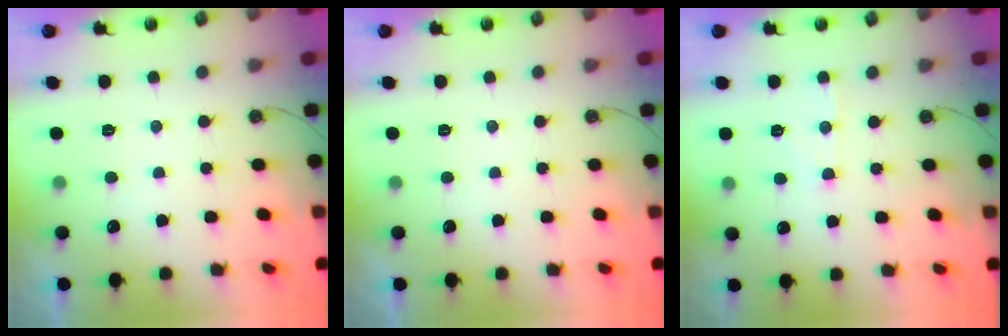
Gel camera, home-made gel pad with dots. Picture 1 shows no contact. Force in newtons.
{"total": 0.0}
{"total": 5.9, "press": 5.9, "slide": 0.7}